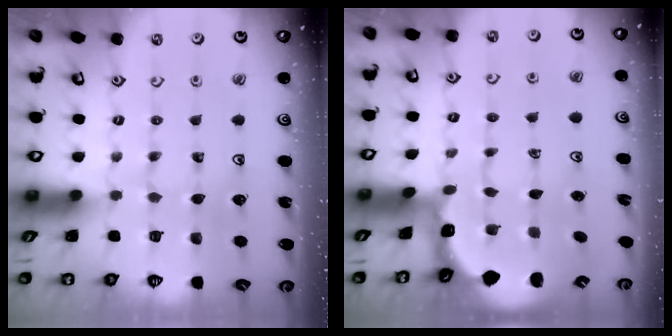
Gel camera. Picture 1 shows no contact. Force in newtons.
{"total": 1.3, "press": 1.2, "slide": 0.4}